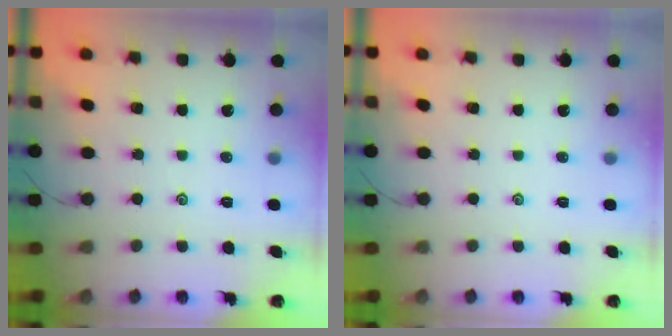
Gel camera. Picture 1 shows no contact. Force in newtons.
{"total": 0.0}